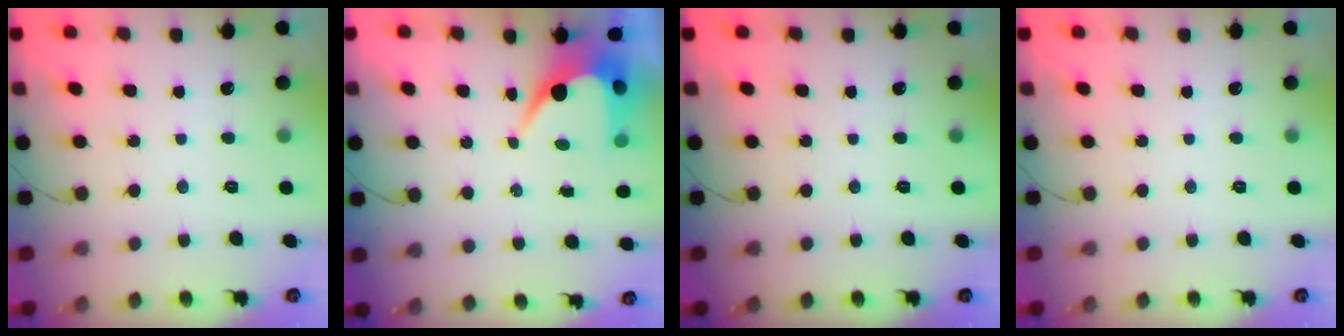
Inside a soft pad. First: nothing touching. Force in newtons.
{"total": 6.8, "press": 6.8, "slide": 0.5}
{"total": 0.0}
{"total": 0.0}